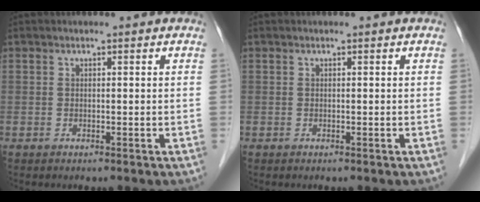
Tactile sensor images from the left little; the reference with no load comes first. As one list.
[{"total": 0.0}]